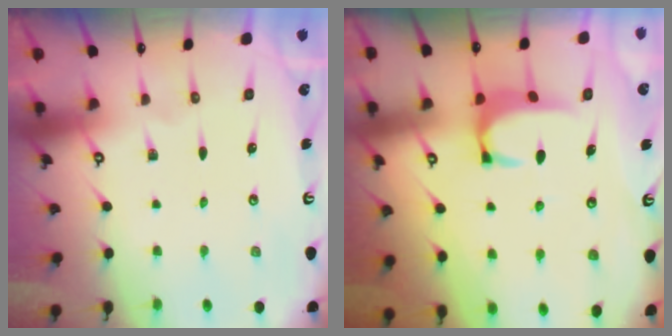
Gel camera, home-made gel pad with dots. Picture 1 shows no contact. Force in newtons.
{"total": 1.9, "press": 1.8, "slide": 0.6}